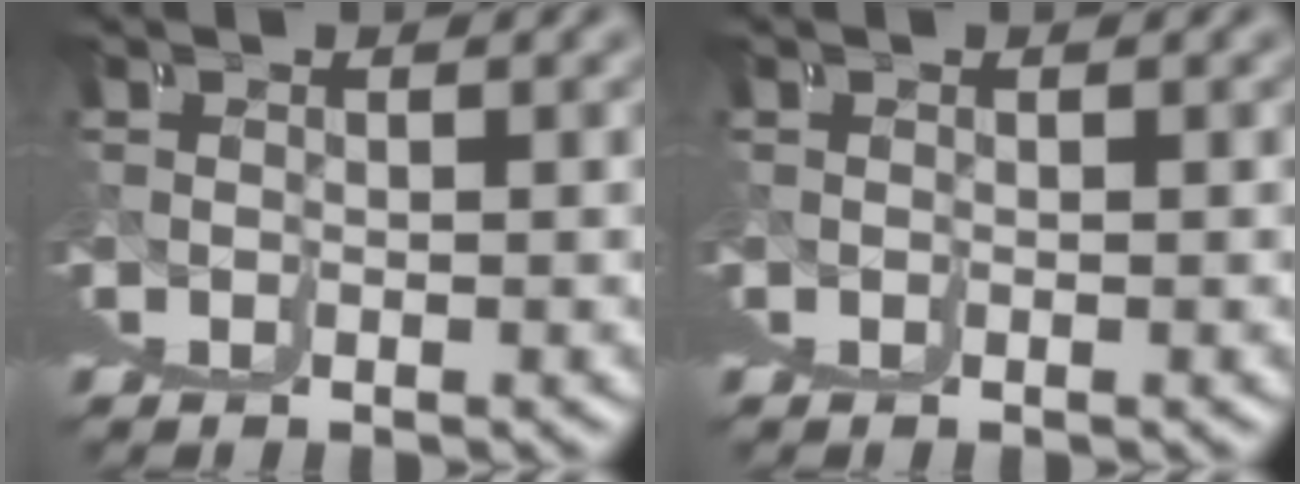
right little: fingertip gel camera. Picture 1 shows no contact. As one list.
[{"total": 0.0}]